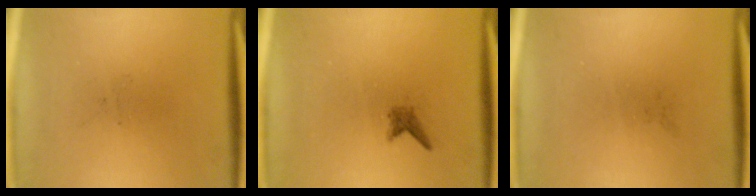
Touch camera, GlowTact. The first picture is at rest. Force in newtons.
{"total": 1.0}
{"total": 0.0}